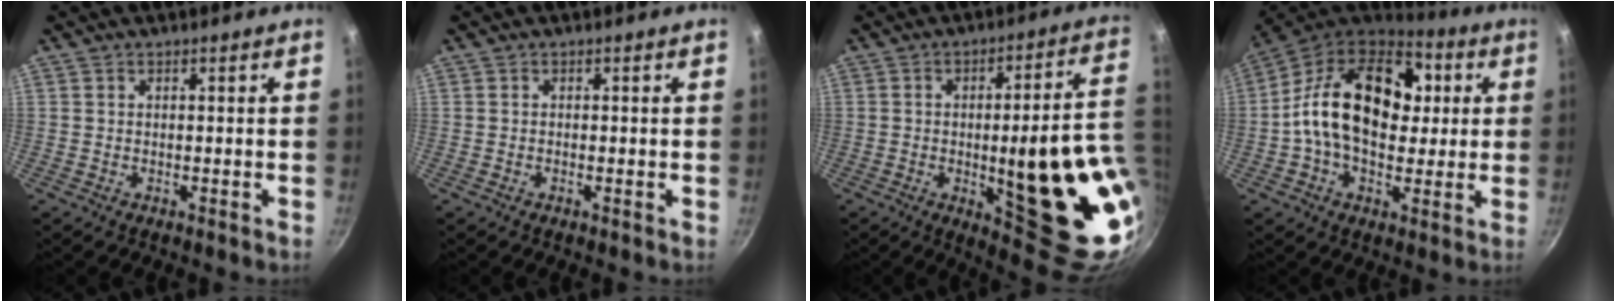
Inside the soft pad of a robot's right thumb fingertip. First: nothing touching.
{"total": 0.0}
{"total": 24.6, "force": [-2.2, 6.7, 23.6], "torque": [-0.275, -0.013, -0.013]}
{"total": 22.4, "force": [2.8, 15.1, 16.2], "torque": [-0.241, 0.026, 0.024]}